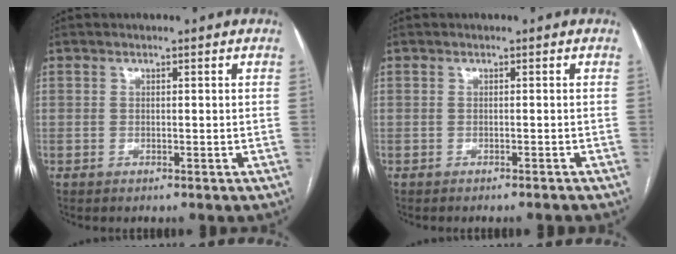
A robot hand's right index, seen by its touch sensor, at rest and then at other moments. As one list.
[{"total": 1.5, "force": [-1.4, -0.5, 0.3], "torque": [-0.006, -0.001, -0.018]}]